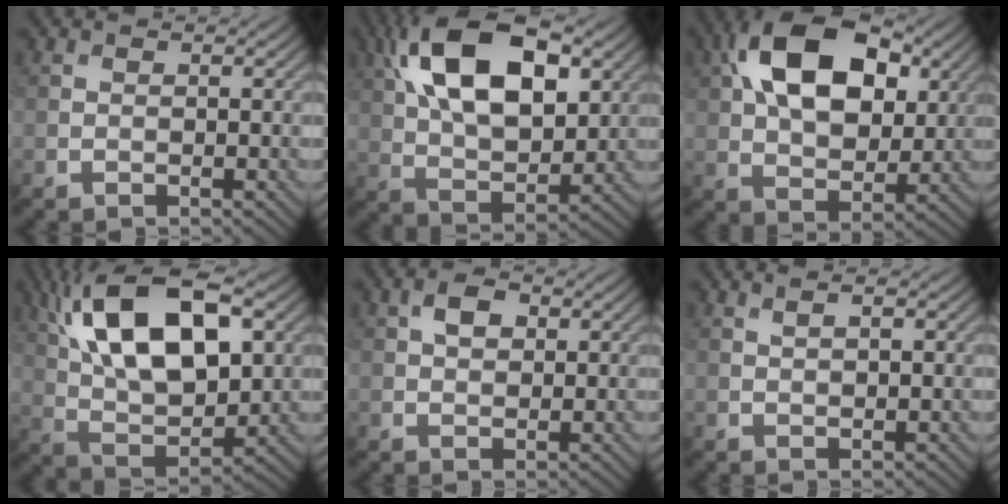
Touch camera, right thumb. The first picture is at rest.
{"total": 16.5, "force": [6.3, 8.7, 12.5], "torque": [-0.247, 0.026, 0.100]}
{"total": 15.1, "force": [5.0, 9.1, 11.0], "torque": [-0.210, 0.024, 0.080]}
{"total": 17.2, "force": [6.5, 8.2, 13.6], "torque": [-0.267, 0.026, 0.103]}
{"total": 2.8, "force": [1.0, 1.8, 1.9], "torque": [-0.036, 0.005, 0.015]}
{"total": 1.3, "force": [0.7, 0.3, 1.0], "torque": [-0.019, 0.000, 0.018]}